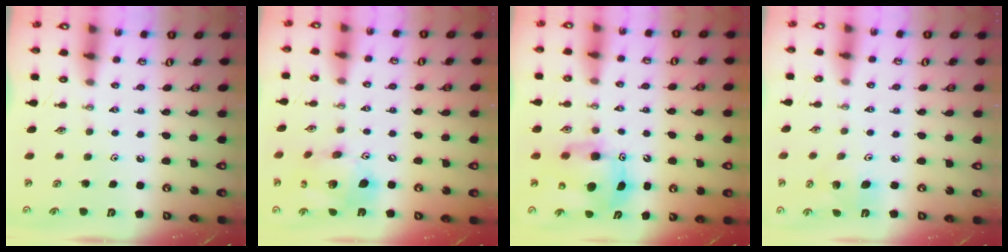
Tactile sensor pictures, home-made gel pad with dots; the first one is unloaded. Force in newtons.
{"total": 16.3, "press": 16.1, "slide": 2.5}
{"total": 9.1, "press": 9.0, "slide": 0.8}
{"total": 7.4, "press": 7.3, "slide": 1.2}